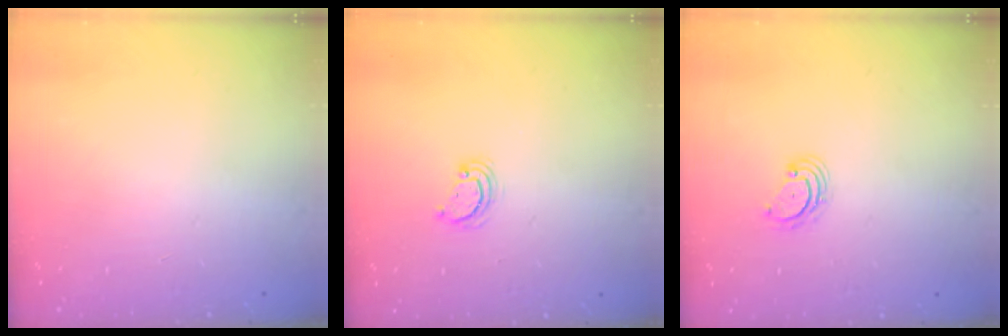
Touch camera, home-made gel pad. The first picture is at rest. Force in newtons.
{"total": 3.2, "press": 3.2, "slide": 0.3}
{"total": 3.2, "press": 3.1, "slide": 0.4}